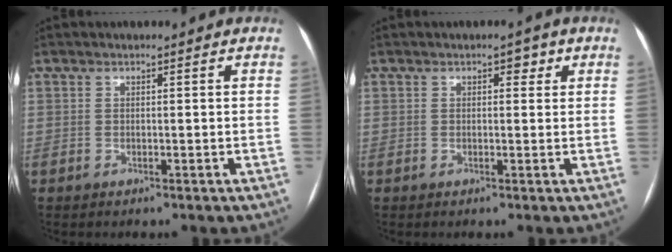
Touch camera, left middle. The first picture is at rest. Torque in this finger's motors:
{"motor_torque": [0.02, -0.02, -0.05, -0.01]}